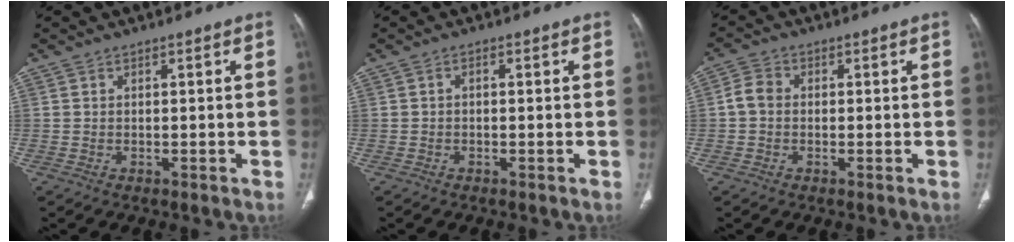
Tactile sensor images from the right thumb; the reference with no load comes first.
{"total": 0.8, "force": [-0.1, 0.4, 0.6], "torque": [-0.009, 0.003, -0.005]}
{"total": 3.4, "force": [-0.3, 2.7, 2.0], "torque": [-0.035, 0.009, -0.013]}